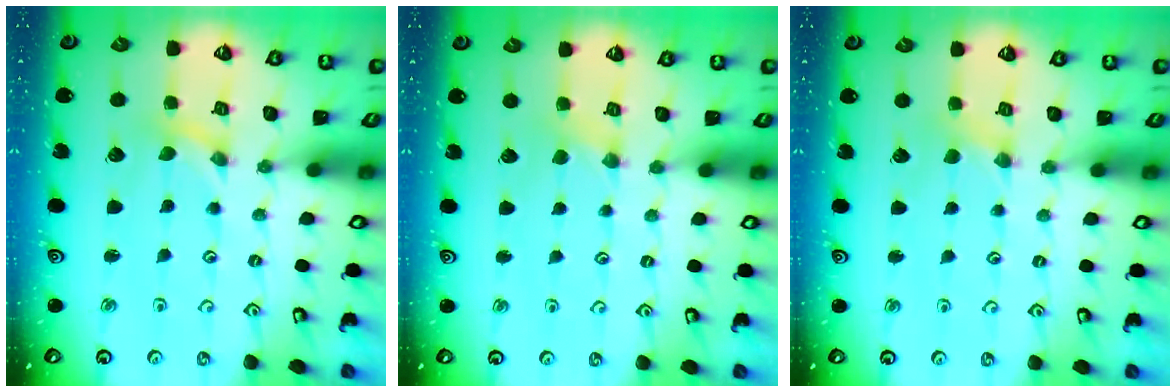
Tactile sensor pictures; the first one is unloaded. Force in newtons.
{"total": 2.2, "press": 2.2, "slide": 0.4}
{"total": 1.4, "press": 1.4, "slide": 0.3}